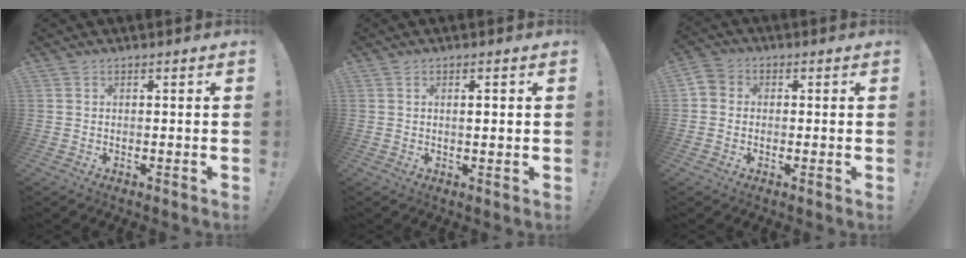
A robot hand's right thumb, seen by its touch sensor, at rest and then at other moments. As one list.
[{"total": 1.6, "force": [0.4, 0.1, 1.6], "torque": [-0.017, -0.005, 0.002]}, {"total": 4.1, "force": [-0.7, 3.7, 1.6], "torque": [-0.035, 0.011, -0.013]}]